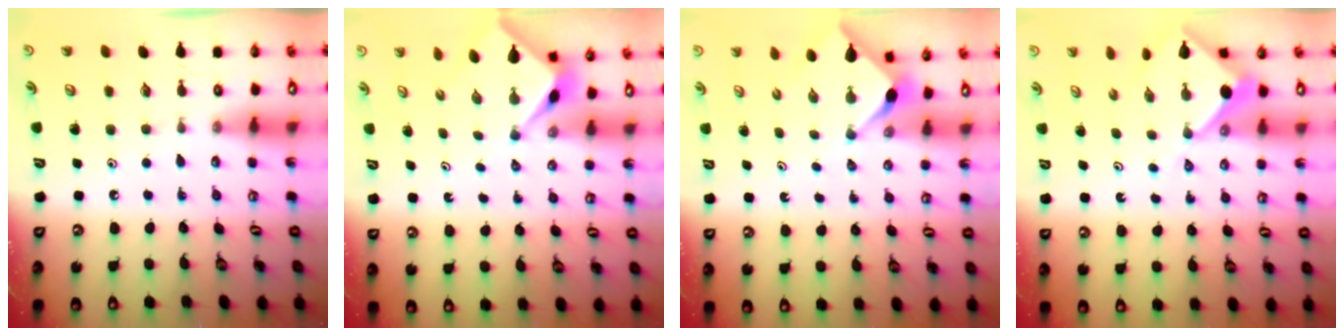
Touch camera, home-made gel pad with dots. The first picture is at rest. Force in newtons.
{"total": 2.5, "press": 2.5, "slide": 0.3}
{"total": 2.7, "press": 2.7, "slide": 0.4}
{"total": 6.1, "press": 6.1, "slide": 0.5}